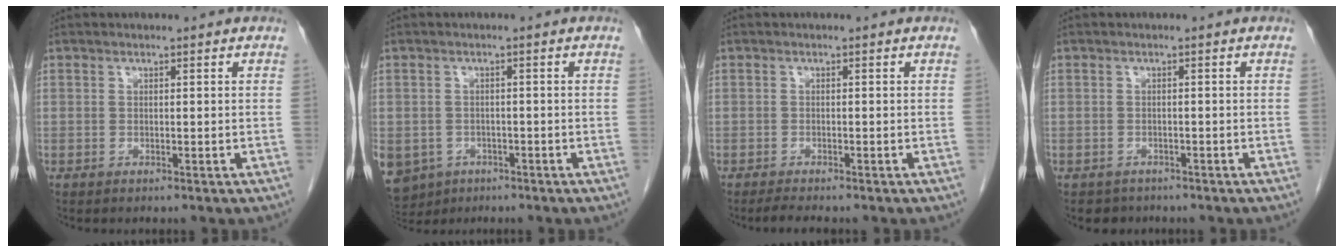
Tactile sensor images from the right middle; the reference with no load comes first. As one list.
[{"total": 9.7, "force": [-5.2, 7.7, 2.7], "torque": [-0.086, -0.005, -0.070]}, {"total": 2.0, "force": [-1.7, 0.1, 1.0], "torque": [-0.024, -0.006, -0.029]}, {"total": 2.3, "force": [-1.8, 1.4, -0.2], "torque": [-0.007, 0.003, -0.027]}]